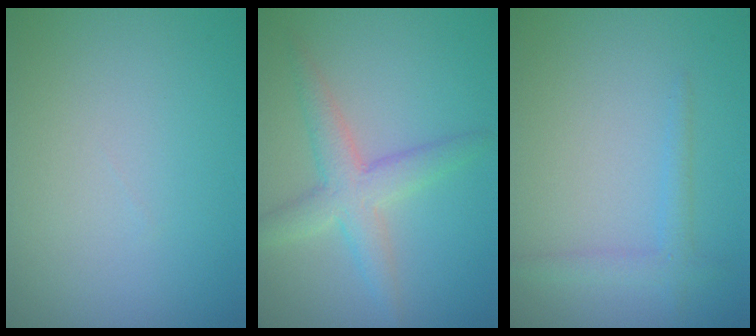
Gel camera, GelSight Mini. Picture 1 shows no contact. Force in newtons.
{"total": 3.8, "press": 3.8, "slide": 0.1}
{"total": 1.7, "press": 1.7, "slide": 0.1}